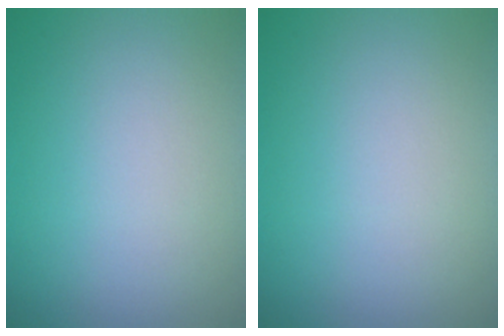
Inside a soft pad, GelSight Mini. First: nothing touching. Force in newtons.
{"total": 0.0}